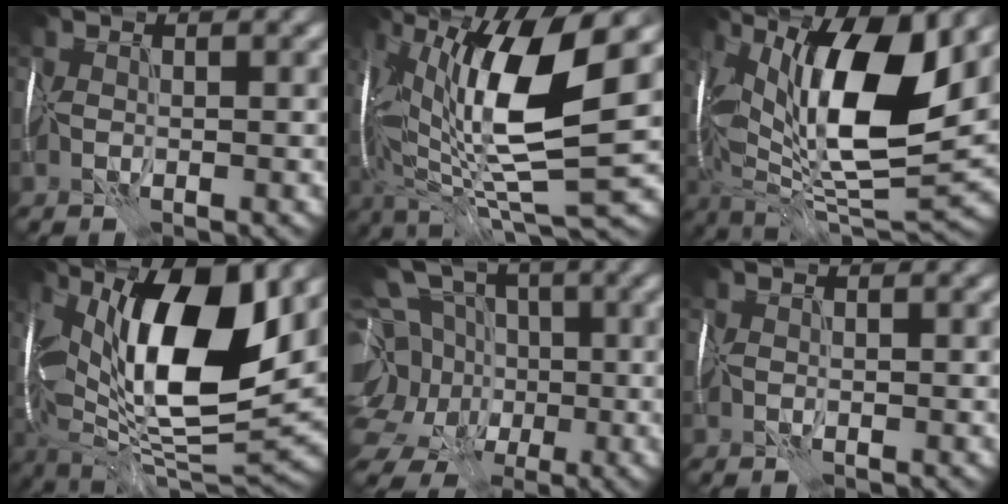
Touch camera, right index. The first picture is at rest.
{"total": 14.1, "force": [2.0, 3.9, 13.4], "torque": [-0.259, -0.004, 0.037]}
{"total": 14.7, "force": [4.3, 5.3, 13.0], "torque": [-0.231, 0.000, 0.075]}
{"total": 15.9, "force": [4.0, 6.3, 14.1], "torque": [-0.251, 0.002, 0.059]}
{"total": 14.0, "force": [-1.8, 12.1, 6.9], "torque": [-0.157, 0.019, -0.060]}
{"total": 0.0}